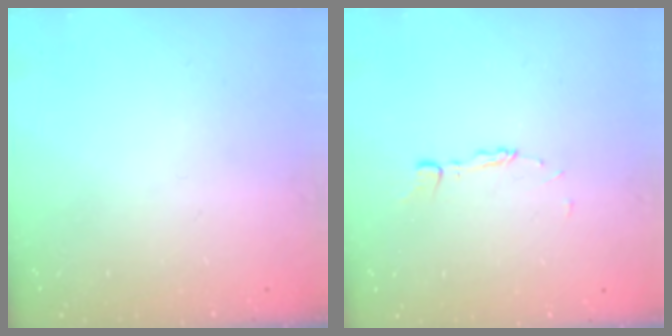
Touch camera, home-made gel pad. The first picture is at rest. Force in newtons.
{"total": 4.8, "press": 4.8, "slide": 0.4}